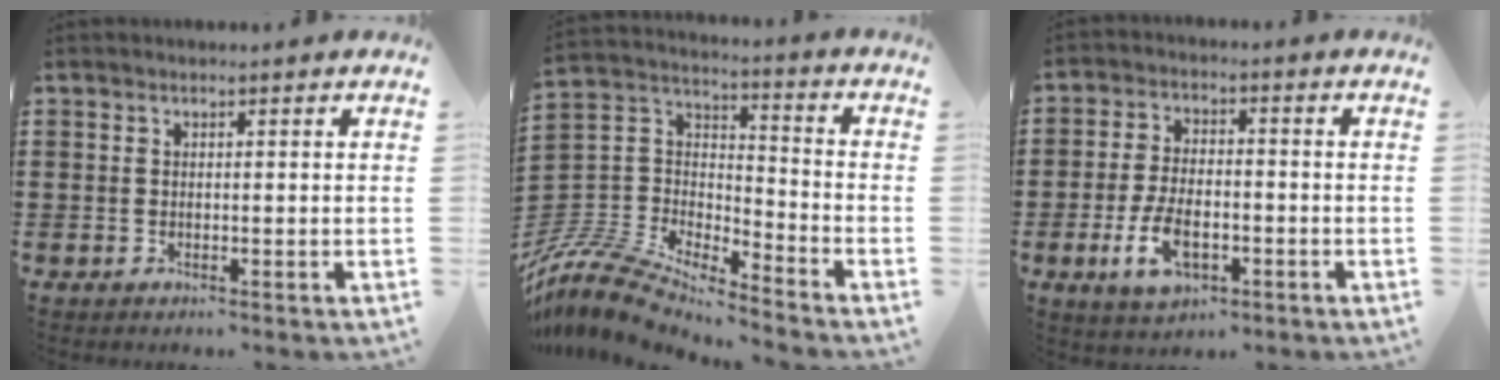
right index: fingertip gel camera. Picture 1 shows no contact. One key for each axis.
{"total": 9.3, "fx": -8.8, "fy": 1.6, "fz": 2.2, "tx": -0.078, "ty": -0.004, "tz": -0.188}
{"total": 7.1, "fx": -2.6, "fy": 3.7, "fz": 5.5, "tx": -0.132, "ty": -0.003, "tz": -0.056}